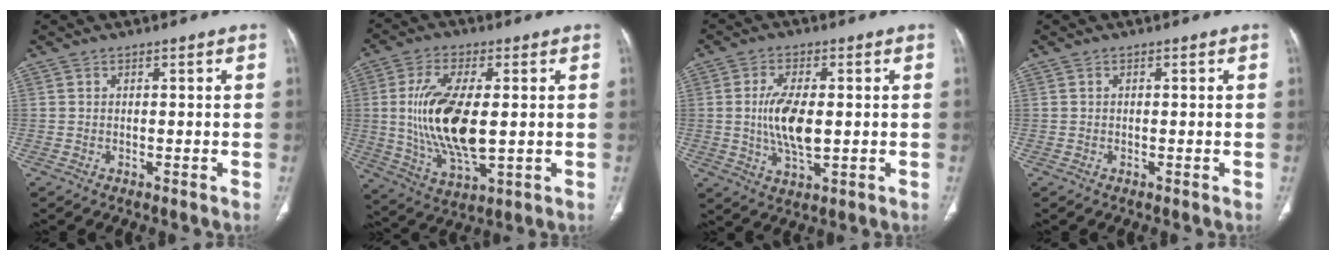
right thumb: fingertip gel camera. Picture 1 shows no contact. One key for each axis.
{"total": 16.4, "fx": 0.5, "fy": 7.0, "fz": 14.9, "tx": -0.297, "ty": -0.016, "tz": 0.018}
{"total": 9.2, "fx": 0.1, "fy": 4.0, "fz": 8.3, "tx": -0.164, "ty": -0.010, "tz": 0.003}
{"total": 0.0}